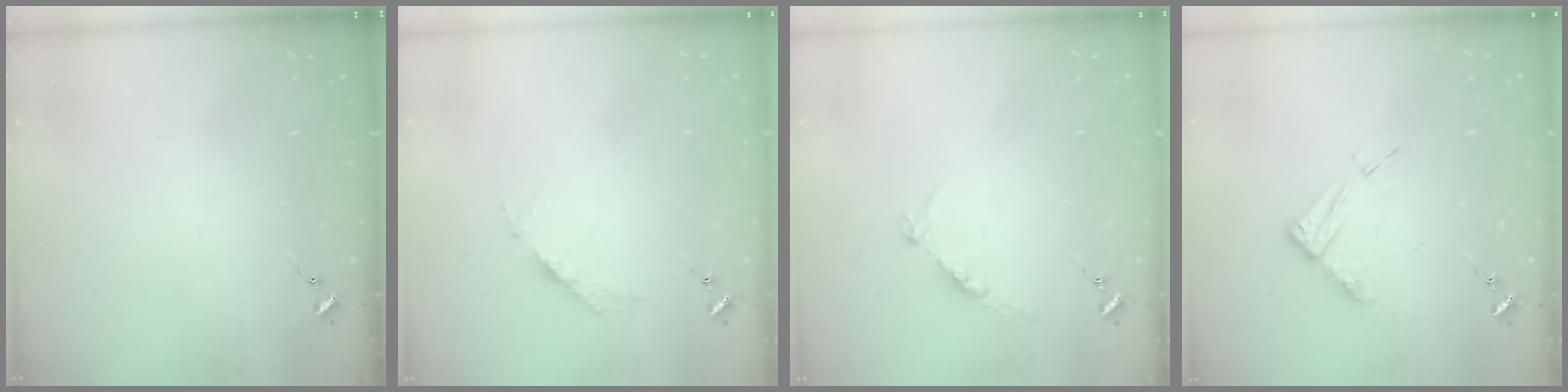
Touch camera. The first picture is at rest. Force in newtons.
{"total": 3.8, "press": 3.8, "slide": 0.4}
{"total": 8.3, "press": 8.2, "slide": 0.9}
{"total": 8.7, "press": 8.6, "slide": 0.9}